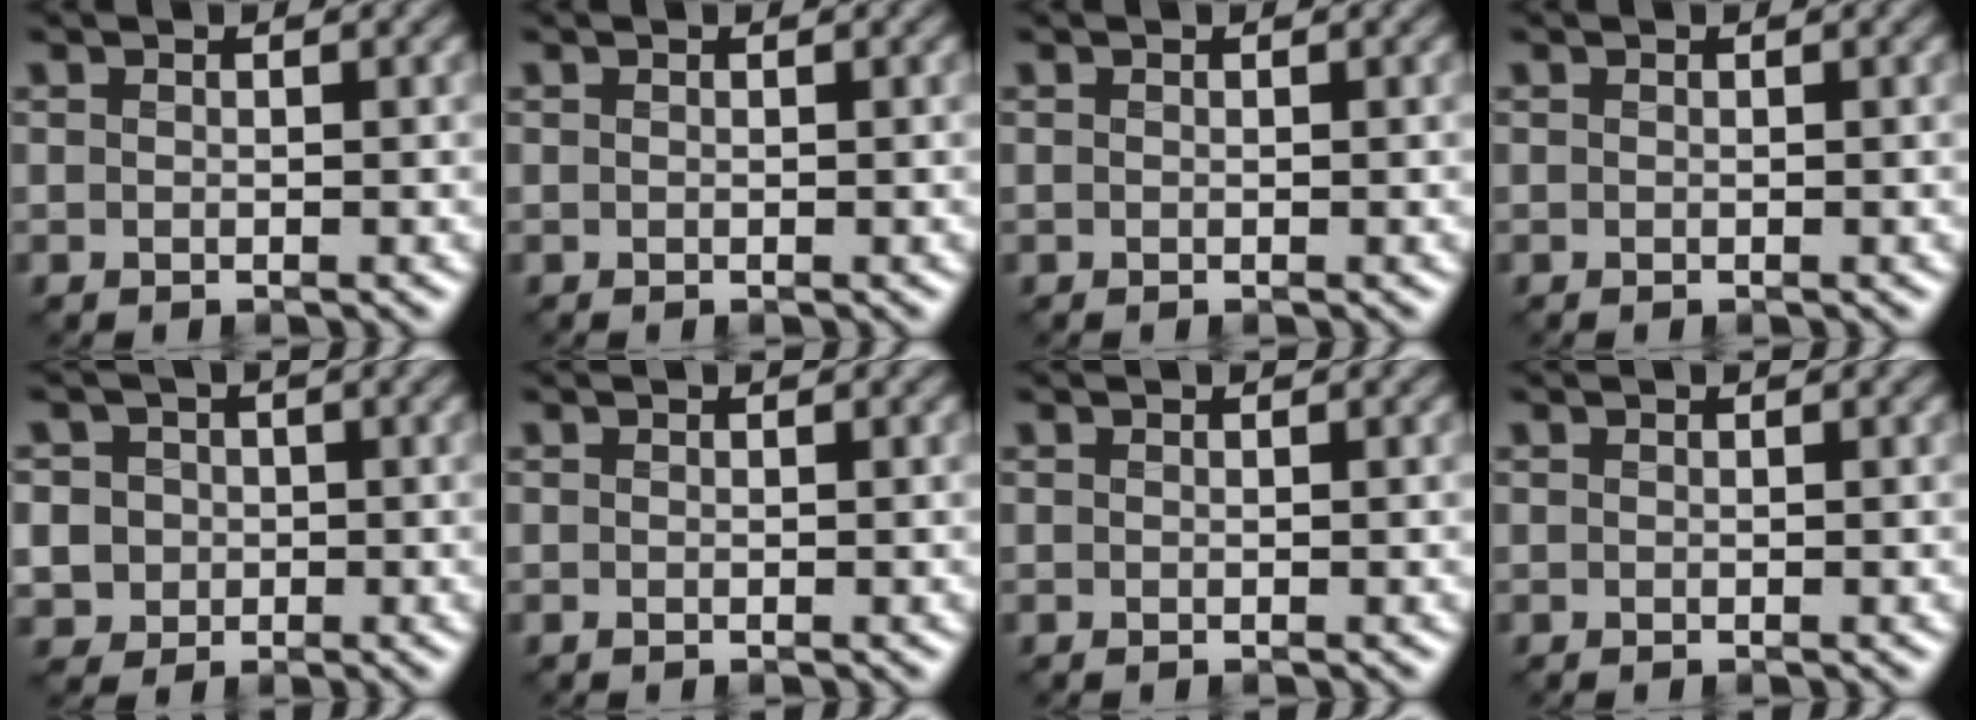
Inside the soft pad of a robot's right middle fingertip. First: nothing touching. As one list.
[{"total": 0.0}, {"total": 0.0}, {"total": 0.0}, {"total": 6.4, "force": [0.0, 6.1, 2.0], "torque": [-0.050, 0.022, -0.020]}, {"total": 0.0}, {"total": 0.0}, {"total": 0.0}]